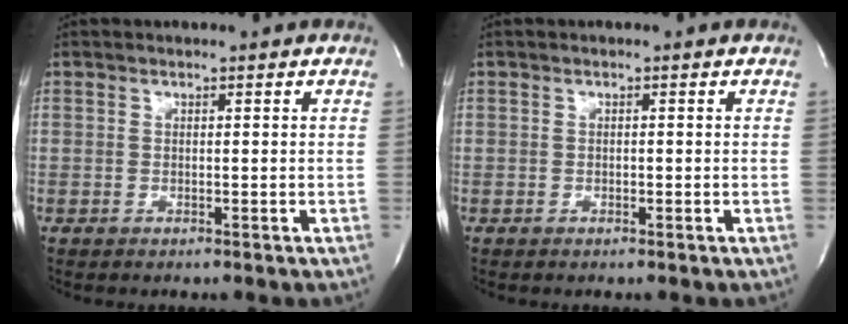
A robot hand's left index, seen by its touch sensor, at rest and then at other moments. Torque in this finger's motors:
{"motor_torque": [-0.24, 0.10, -0.01, -0.01]}